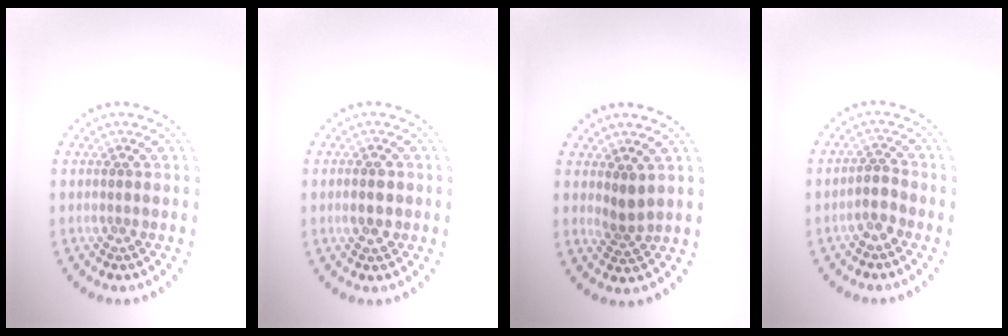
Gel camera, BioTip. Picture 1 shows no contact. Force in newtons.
{"total": 2.3, "press": 2.3, "slide": 0.1}
{"total": 1.6, "press": 1.3, "slide": 0.9}
{"total": 1.8, "press": 1.4, "slide": 1.1}